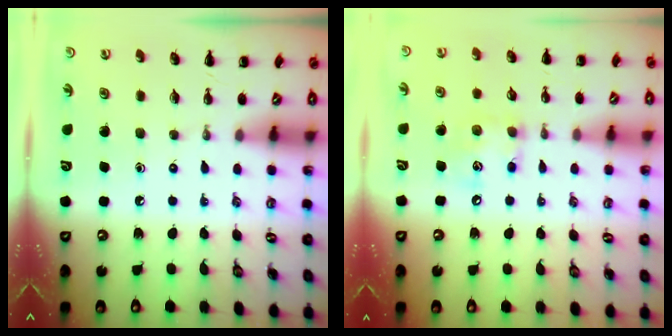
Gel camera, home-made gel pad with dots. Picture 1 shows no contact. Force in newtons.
{"total": 7.0, "press": 6.9, "slide": 0.9}